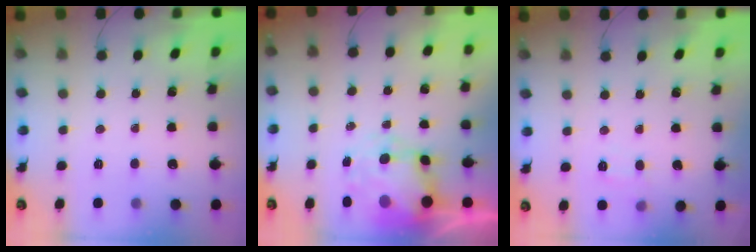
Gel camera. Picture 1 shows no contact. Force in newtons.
{"total": 8.3, "press": 8.1, "slide": 2.0}
{"total": 6.3, "press": 6.2, "slide": 1.5}